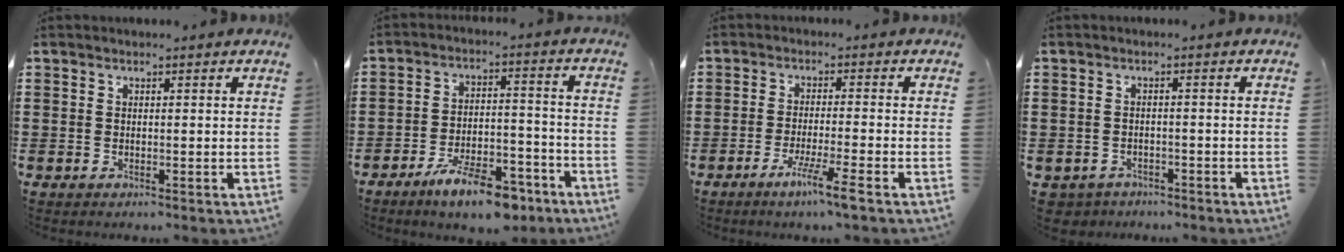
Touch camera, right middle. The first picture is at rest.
{"total": 9.8, "force": [-7.6, 2.6, 5.5], "torque": [-0.092, 0.025, -0.139]}
{"total": 5.1, "force": [-3.3, -0.3, 3.8], "torque": [-0.066, -0.010, -0.057]}
{"total": 1.8, "force": [-1.8, 0.5, -0.3], "torque": [-0.004, 0.000, -0.042]}